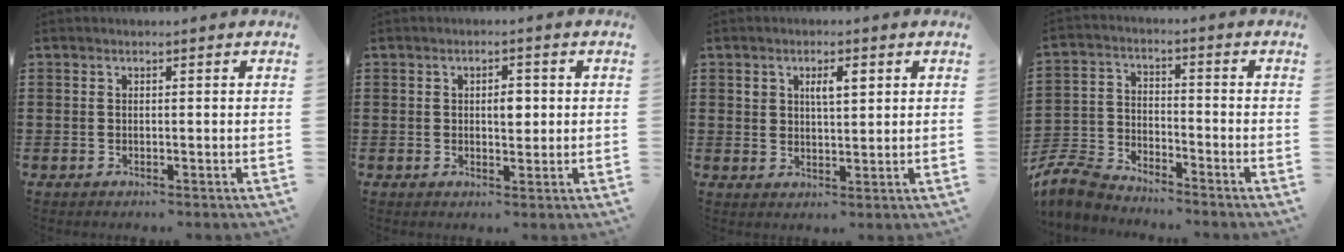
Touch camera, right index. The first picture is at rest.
{"total": 3.0, "force": [0.4, 1.5, 2.5], "torque": [-0.035, 0.001, 0.001]}
{"total": 3.4, "force": [1.4, 1.5, 2.7], "torque": [-0.042, 0.000, 0.019]}
{"total": 6.5, "force": [-6.1, 1.5, 1.3], "torque": [-0.052, 0.002, -0.129]}